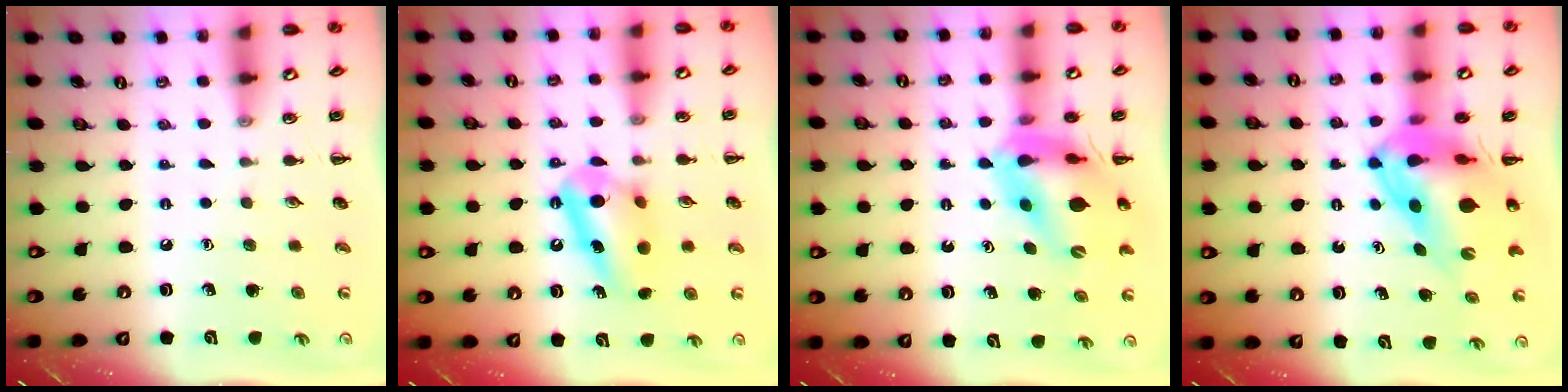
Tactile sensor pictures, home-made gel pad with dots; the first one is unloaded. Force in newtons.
{"total": 10.7, "press": 10.7, "slide": 0.4}
{"total": 12.6, "press": 12.0, "slide": 3.9}
{"total": 12.3, "press": 11.7, "slide": 3.7}